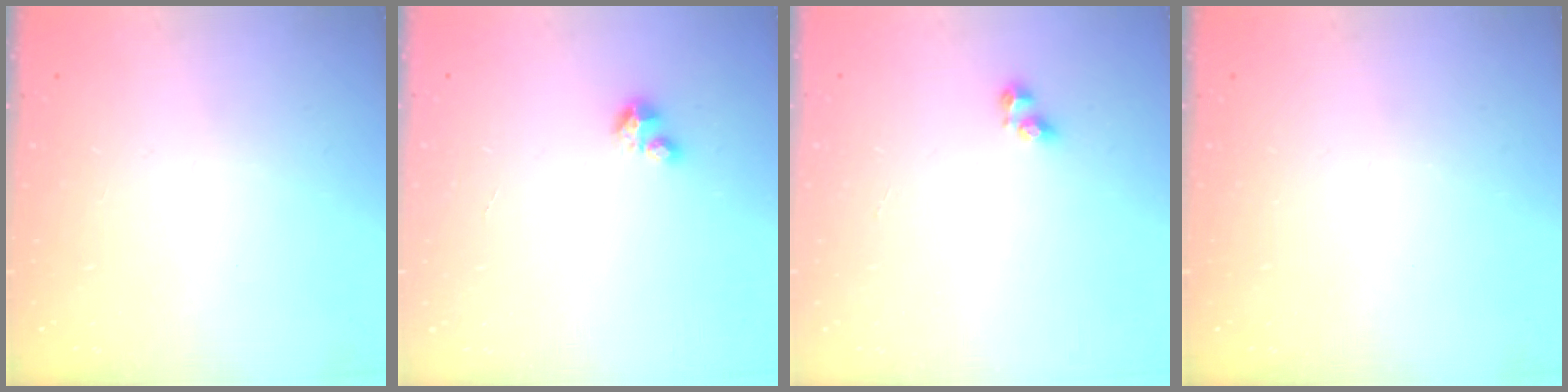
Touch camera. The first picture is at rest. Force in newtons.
{"total": 2.8, "press": 2.8, "slide": 0.2}
{"total": 3.3, "press": 3.1, "slide": 1.2}
{"total": 0.0}